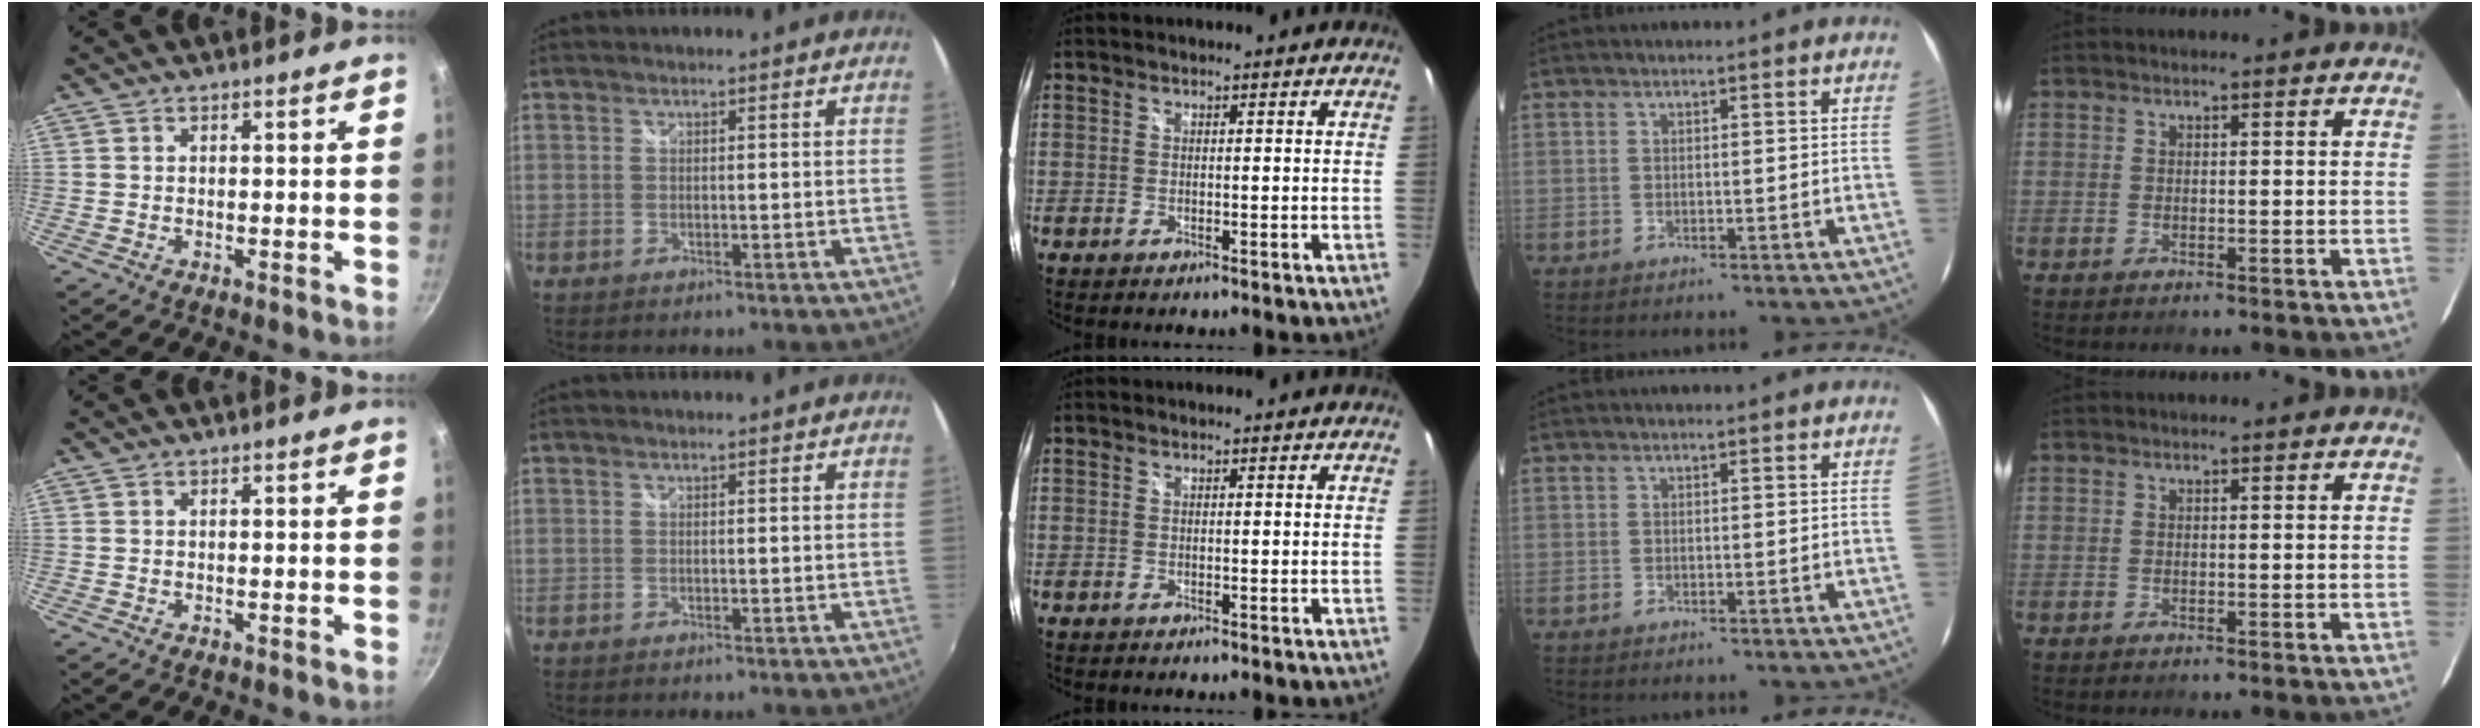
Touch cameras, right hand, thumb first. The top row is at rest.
{}